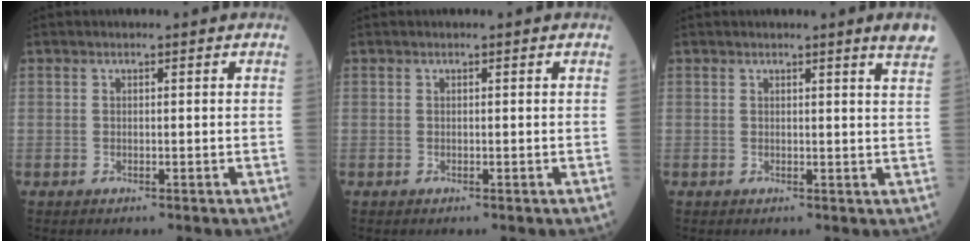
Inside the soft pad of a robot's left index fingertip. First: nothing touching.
{"total": 0.0}
{"total": 3.3, "force": [2.5, -0.5, 2.0], "torque": [-0.024, -0.014, 0.019]}